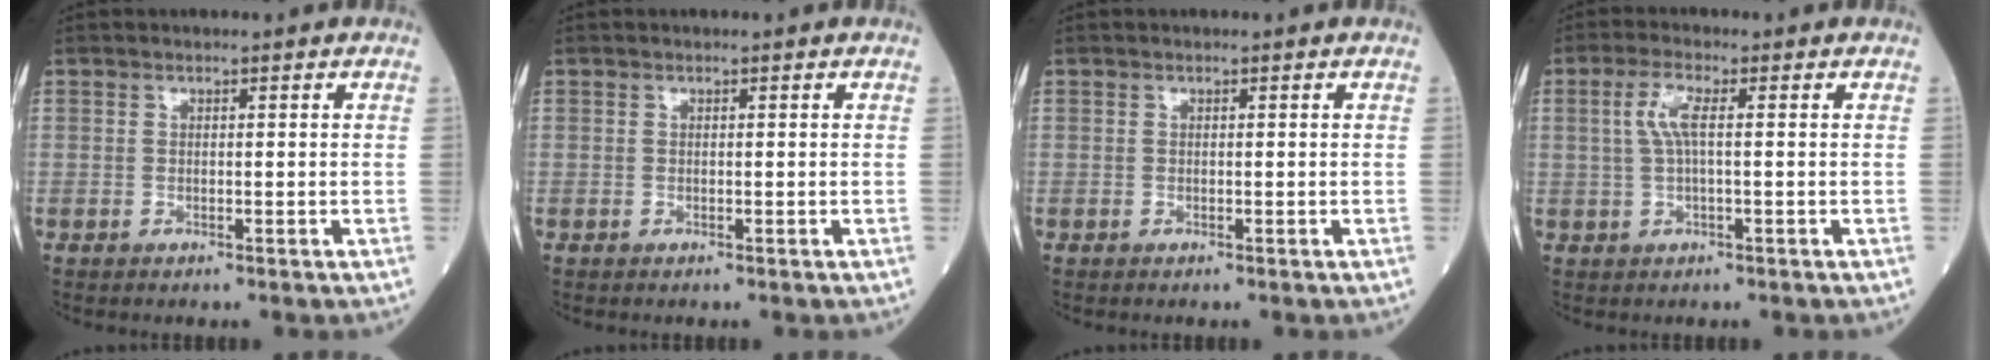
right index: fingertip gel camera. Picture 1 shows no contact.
{"total": 0.0}
{"total": 0.0}
{"total": 3.8, "force": [0.6, 0.7, 3.7], "torque": [-0.083, 0.011, 0.013]}